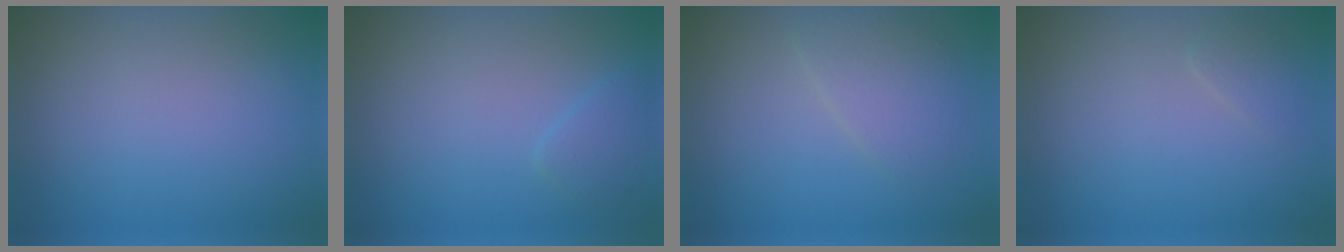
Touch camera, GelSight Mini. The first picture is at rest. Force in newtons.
{"total": 1.4, "press": 1.4, "slide": 0.1}
{"total": 2.5, "press": 2.5, "slide": 0.1}
{"total": 0.9, "press": 0.9, "slide": 0.0}